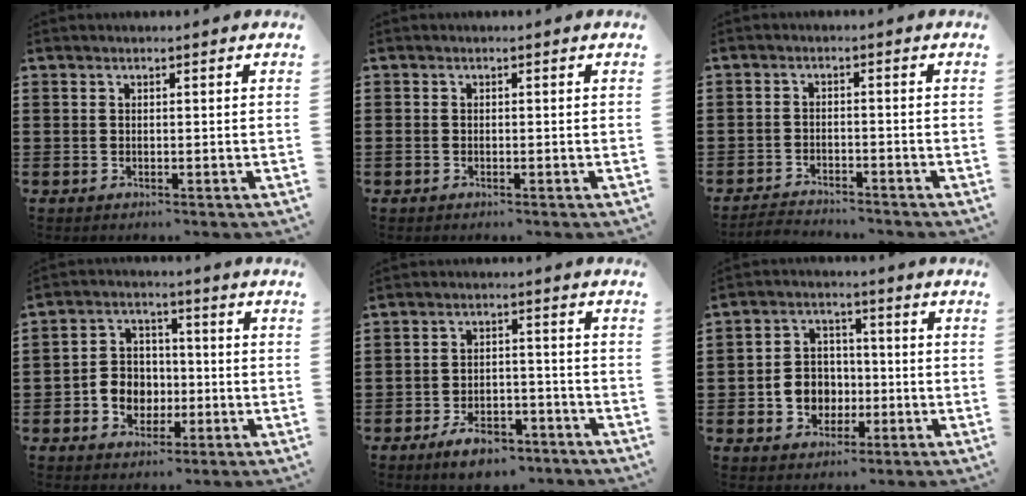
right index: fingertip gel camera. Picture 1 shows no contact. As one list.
[{"total": 0.5, "force": [-0.3, 0.4, 0.2], "torque": [-0.004, 0.002, -0.008]}, {"total": 2.8, "force": [-2.8, 0.1, -0.3], "torque": [-0.001, 0.000, -0.062]}, {"total": 5.3, "force": [-1.7, 4.8, 1.7], "torque": [-0.036, 0.011, -0.033]}, {"total": 5.7, "force": [-4.6, 2.1, 2.7], "torque": [-0.045, 0.017, -0.085]}, {"total": 5.8, "force": [-1.5, 5.2, 2.2], "torque": [-0.046, 0.012, -0.029]}]